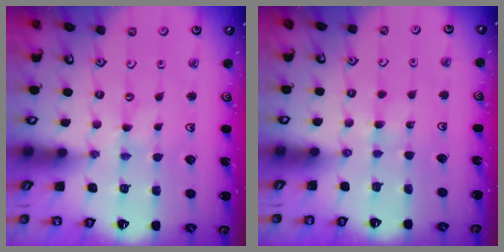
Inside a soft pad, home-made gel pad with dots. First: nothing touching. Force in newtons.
{"total": 3.7, "press": 3.7, "slide": 0.5}